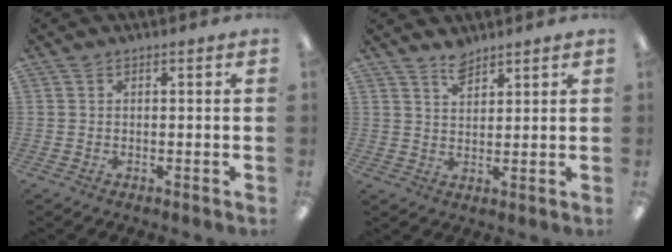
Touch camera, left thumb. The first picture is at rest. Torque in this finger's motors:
{"motor_torque": [-0.19, -0.24, -0.21, -0.20, 0.02]}